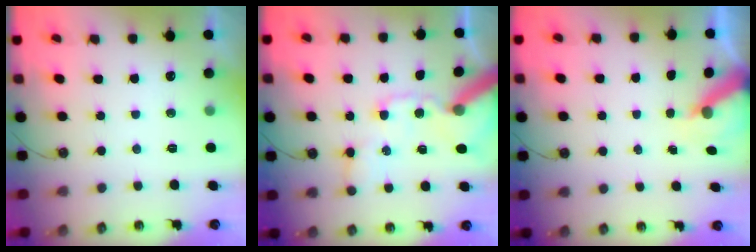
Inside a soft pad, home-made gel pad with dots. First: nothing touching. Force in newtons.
{"total": 16.7, "press": 16.5, "slide": 2.6}
{"total": 5.6, "press": 5.5, "slide": 0.5}